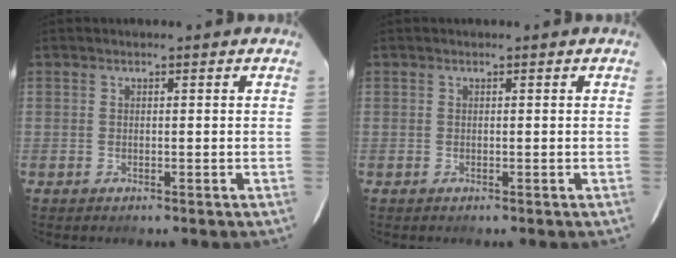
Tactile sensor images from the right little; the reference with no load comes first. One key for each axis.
{"total": 0.0}